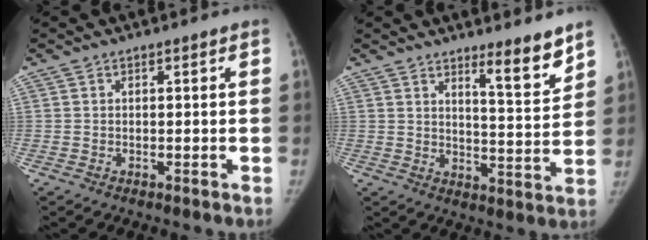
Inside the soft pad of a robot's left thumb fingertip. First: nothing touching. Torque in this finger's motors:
{"motor_torque": [0.39, -0.48, 0.94, -0.53, 0.16]}